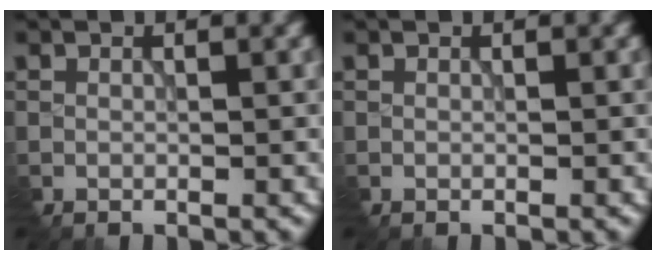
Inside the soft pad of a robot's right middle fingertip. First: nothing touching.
{"total": 0.0}